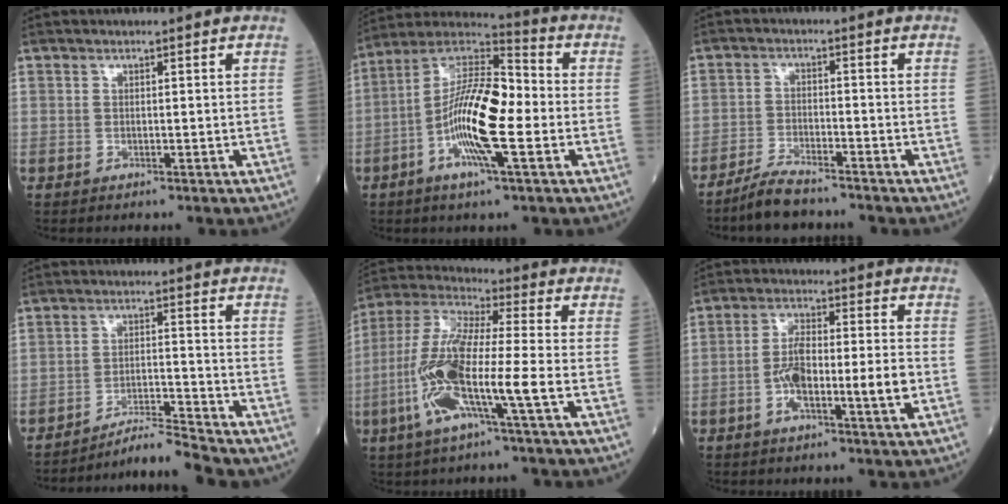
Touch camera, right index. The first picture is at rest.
{"total": 15.4, "force": [-3.1, 3.0, 14.8], "torque": [-0.278, 0.011, -0.063]}
{"total": 5.4, "force": [-4.7, 0.9, 2.4], "torque": [-0.049, -0.010, -0.092]}
{"total": 6.2, "force": [-6.0, -0.9, 1.2], "torque": [-0.018, -0.004, -0.103]}
{"total": 14.7, "force": [-4.2, 1.3, 14.0], "torque": [-0.299, -0.003, -0.087]}
{"total": 9.5, "force": [-2.2, 1.7, 9.1], "torque": [-0.168, 0.016, -0.040]}